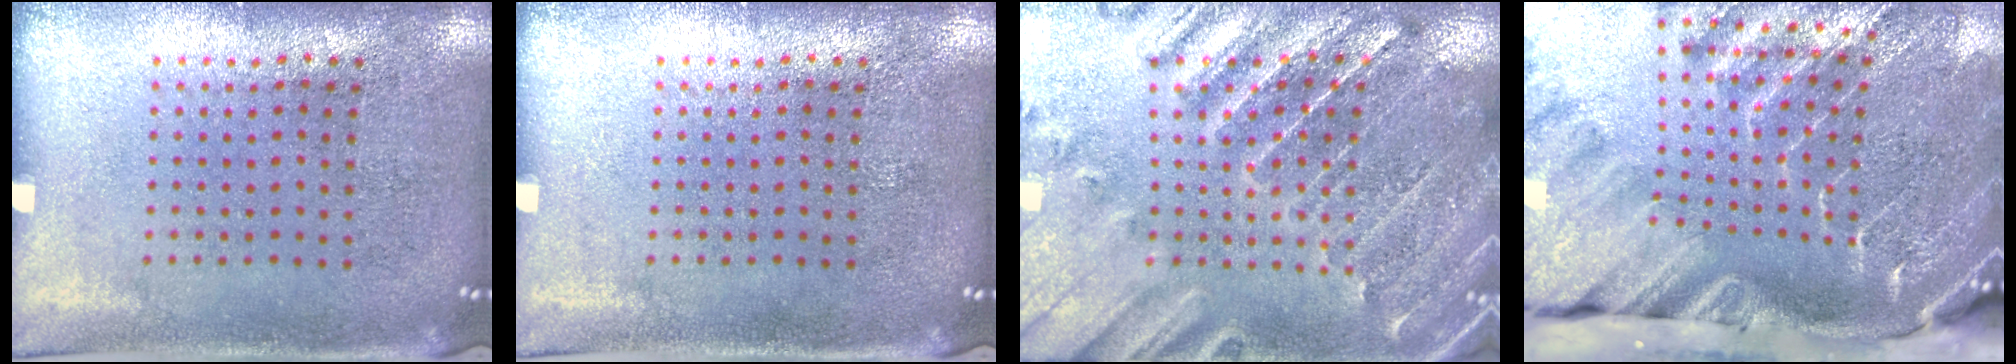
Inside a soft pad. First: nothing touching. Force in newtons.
{"total": 0.0}
{"total": 1.3, "press": 1.3, "slide": 0.4}
{"total": 4.0, "press": 3.2, "slide": 2.4}